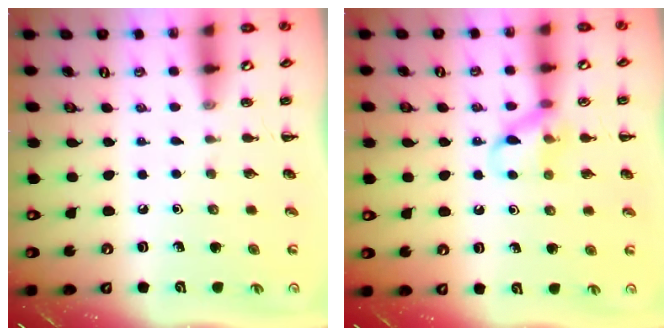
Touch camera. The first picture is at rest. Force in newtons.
{"total": 9.1, "press": 9.1, "slide": 0.8}